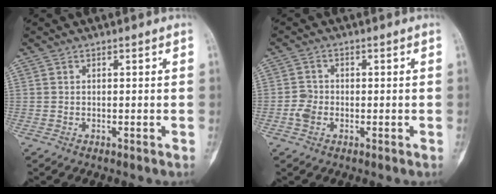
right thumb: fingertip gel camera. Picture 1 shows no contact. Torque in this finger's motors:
{"motor_torque": [-0.21, 0.30, 0.20, 0.21, 0.03]}